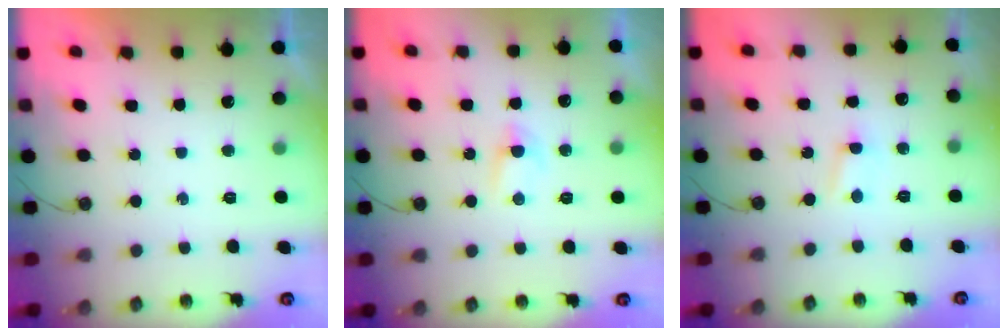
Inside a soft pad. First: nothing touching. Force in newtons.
{"total": 3.2, "press": 3.1, "slide": 0.5}
{"total": 2.0, "press": 2.0, "slide": 0.3}